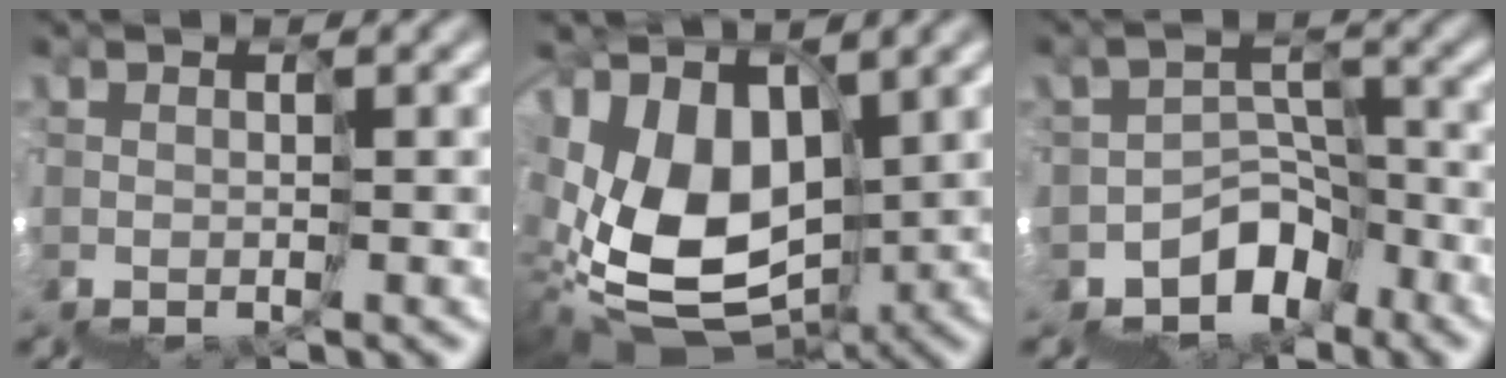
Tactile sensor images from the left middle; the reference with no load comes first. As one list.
[{"total": 7.9, "force": [1.4, 5.3, 5.7], "torque": [-0.091, 0.020, 0.023]}, {"total": 4.5, "force": [-4.1, 1.7, -0.9], "torque": [0.036, 0.033, -0.078]}]